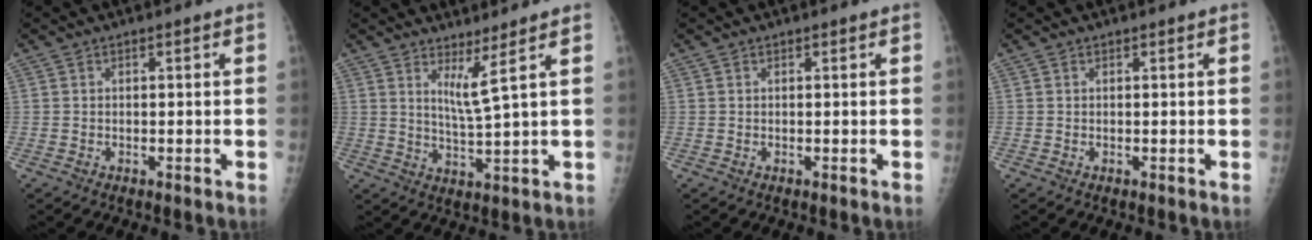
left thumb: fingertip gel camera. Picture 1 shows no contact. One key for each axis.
{"total": 4.4, "fx": 2.4, "fy": -1.1, "fz": 3.5, "tx": -0.070, "ty": -0.041, "tz": 0.051}
{"total": 0.0}
{"total": 0.0}